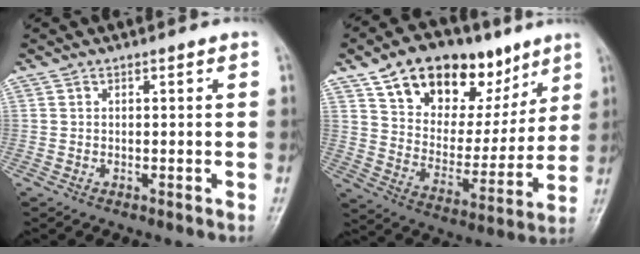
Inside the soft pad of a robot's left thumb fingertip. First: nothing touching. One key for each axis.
{"total": 22.0, "fx": 12.7, "fy": 12.9, "fz": 12.5, "tx": -0.146, "ty": -0.034, "tz": 0.212}